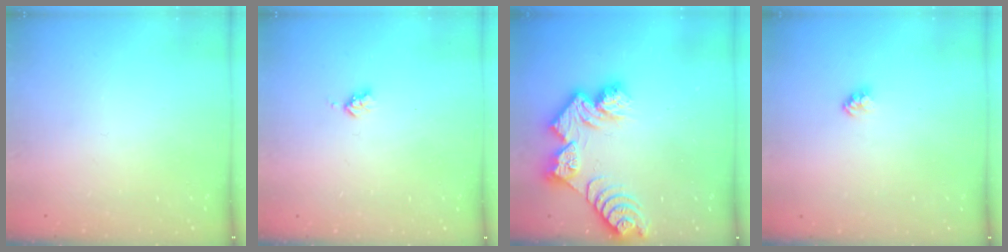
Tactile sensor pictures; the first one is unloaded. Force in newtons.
{"total": 2.9, "press": 2.9, "slide": 0.5}
{"total": 12.5, "press": 12.5, "slide": 1.1}
{"total": 2.3, "press": 2.3, "slide": 0.1}